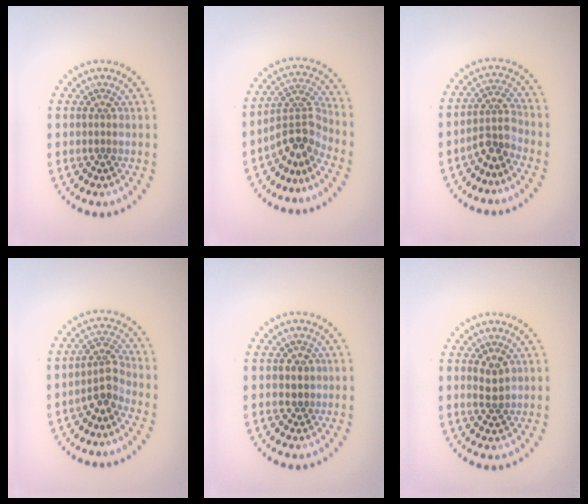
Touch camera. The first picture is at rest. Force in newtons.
{"total": 3.9, "press": 2.7, "slide": 2.9}
{"total": 2.7, "press": 2.0, "slide": 1.8}
{"total": 2.7, "press": 2.0, "slide": 1.8}
{"total": 1.1, "press": 0.9, "slide": 0.6}
{"total": 1.9, "press": 1.8, "slide": 0.6}